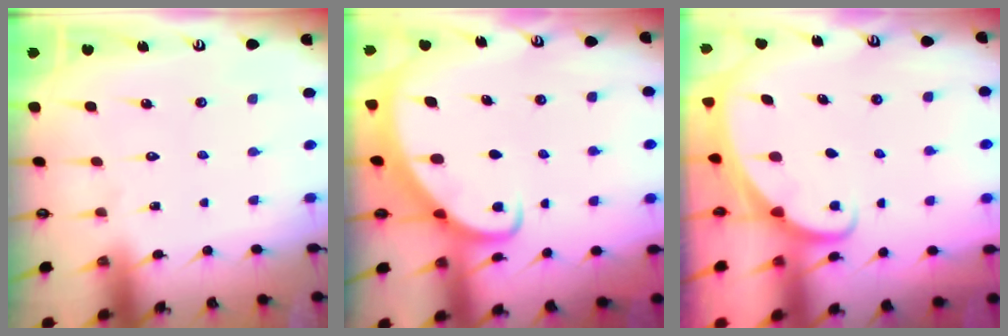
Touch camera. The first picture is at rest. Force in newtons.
{"total": 2.0, "press": 2.0, "slide": 0.3}
{"total": 1.5, "press": 1.5, "slide": 0.1}